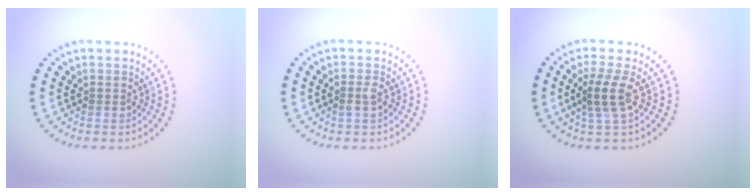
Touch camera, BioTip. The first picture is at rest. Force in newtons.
{"total": 0.9, "press": 0.9, "slide": 0.2}
{"total": 2.6, "press": 2.2, "slide": 1.4}